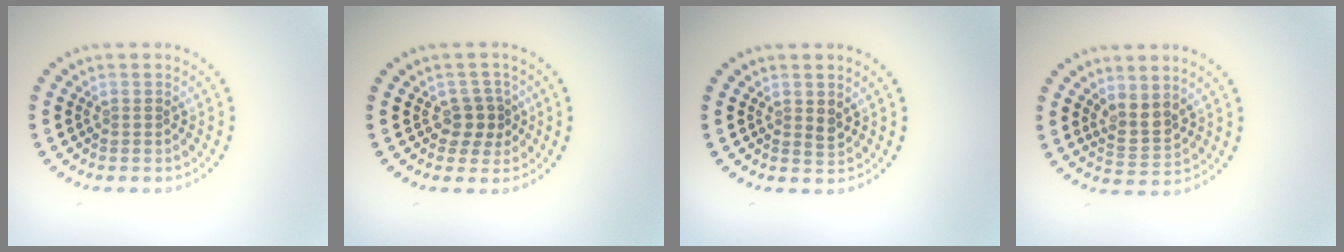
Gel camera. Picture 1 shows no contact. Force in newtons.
{"total": 2.0, "press": 1.8, "slide": 0.9}
{"total": 1.0, "press": 1.0, "slide": 0.3}
{"total": 2.4, "press": 2.0, "slide": 1.3}